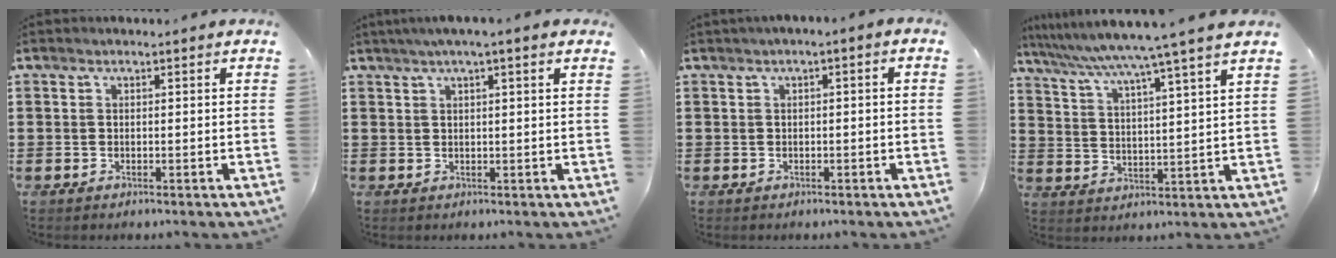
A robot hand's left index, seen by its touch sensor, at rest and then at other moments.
{"total": 2.0, "force": [1.3, 0.3, 1.5], "torque": [-0.032, 0.003, 0.023]}
{"total": 1.2, "force": [-0.9, 0.5, 0.6], "torque": [-0.014, 0.003, -0.021]}
{"total": 6.3, "force": [5.3, -1.8, 2.9], "torque": [-0.076, -0.043, 0.083]}